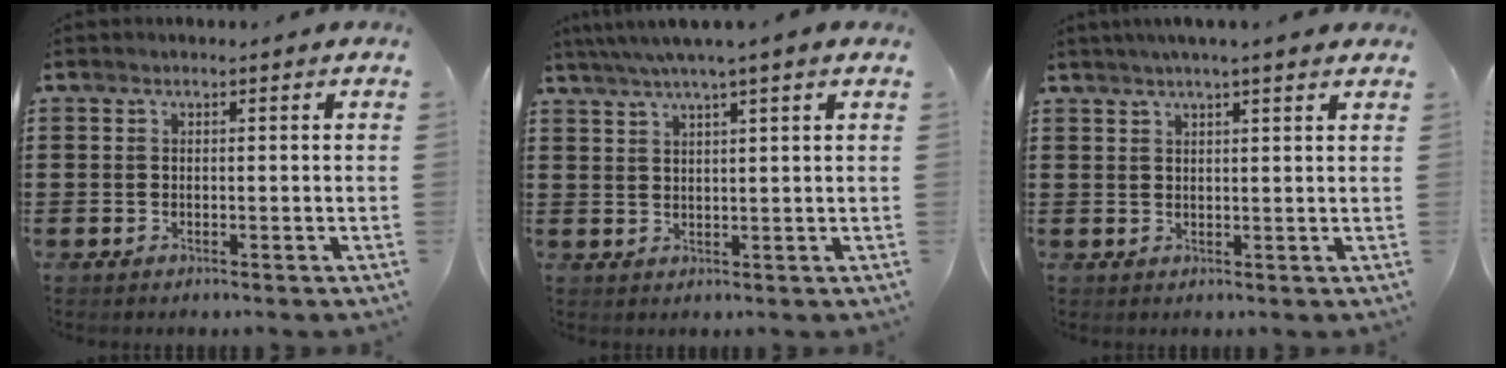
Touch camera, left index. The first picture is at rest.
{"total": 3.5, "force": [2.6, -0.4, 2.3], "torque": [-0.051, -0.002, 0.046]}
{"total": 2.6, "force": [2.2, -0.2, 1.4], "torque": [-0.034, 0.003, 0.041]}